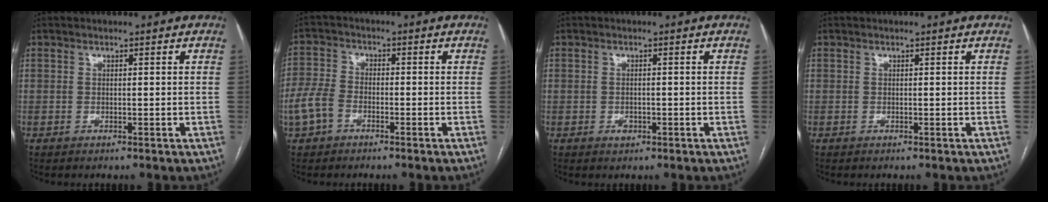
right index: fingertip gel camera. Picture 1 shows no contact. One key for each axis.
{"total": 5.3, "fx": -2.5, "fy": 3.5, "fz": 3.1, "tx": -0.088, "ty": 0.007, "tz": -0.052}
{"total": 1.4, "fx": -0.6, "fy": 1.0, "fz": 0.9, "tx": -0.016, "ty": 0.002, "tz": -0.005}
{"total": 0.0}